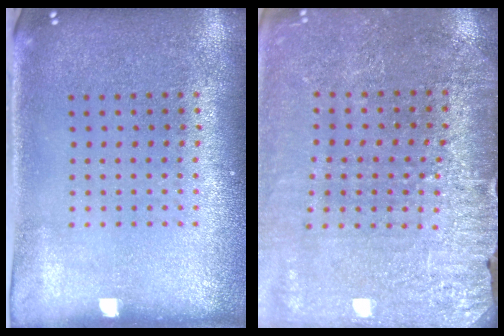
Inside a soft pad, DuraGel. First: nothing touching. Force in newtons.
{"total": 3.0, "press": 3.0, "slide": 0.1}